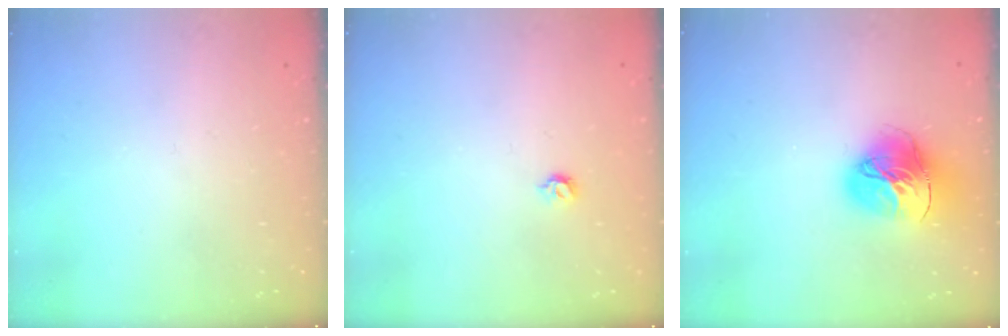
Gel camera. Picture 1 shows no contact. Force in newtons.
{"total": 3.9, "press": 3.8, "slide": 0.8}
{"total": 16.9, "press": 16.8, "slide": 1.7}